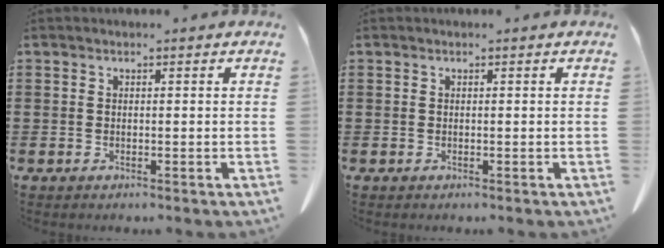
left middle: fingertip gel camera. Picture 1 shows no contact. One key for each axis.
{"total": 0.0}